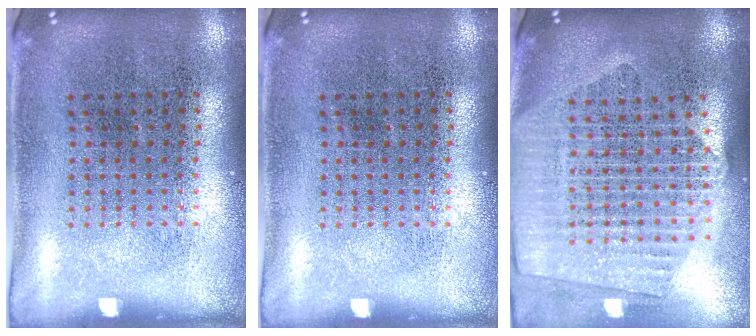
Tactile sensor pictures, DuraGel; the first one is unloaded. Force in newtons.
{"total": 0.0}
{"total": 2.4, "press": 2.1, "slide": 1.1}